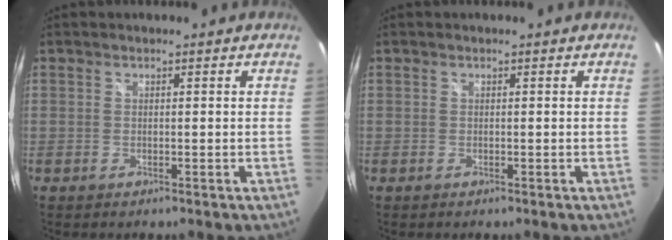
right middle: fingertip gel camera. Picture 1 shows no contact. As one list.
[{"total": 0.0}]